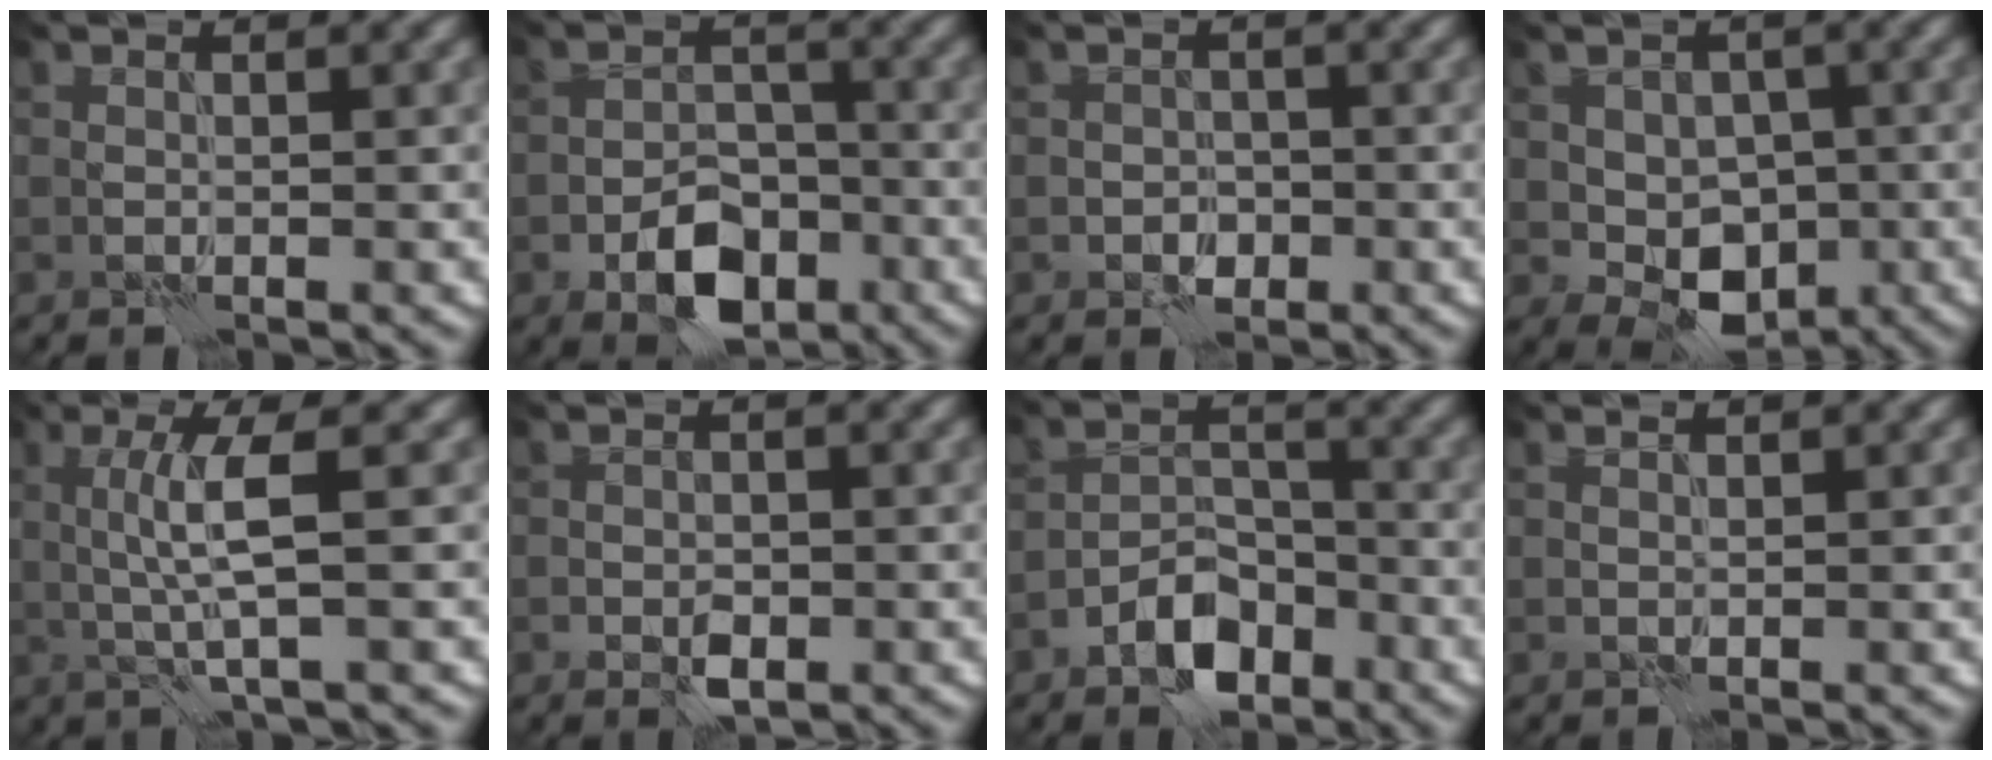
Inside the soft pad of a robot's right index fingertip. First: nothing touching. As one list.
[{"total": 6.5, "force": [-3.2, 3.8, 4.1], "torque": [-0.059, -0.003, -0.059]}, {"total": 1.8, "force": [-0.7, 1.4, 0.8], "torque": [-0.009, 0.000, -0.014]}, {"total": 6.5, "force": [-1.4, 4.7, 4.2], "torque": [-0.062, 0.001, -0.022]}, {"total": 3.7, "force": [0.1, 0.2, 3.7], "torque": [-0.075, 0.000, 0.006]}, {"total": 2.1, "force": [-0.7, 1.3, 1.5], "torque": [-0.026, -0.003, -0.011]}, {"total": 5.1, "force": [-3.2, 2.8, 2.8], "torque": [-0.040, 0.004, -0.063]}, {"total": 0.6, "force": [0.6, -0.2, 0.0], "torque": [-0.003, 0.000, 0.008]}]